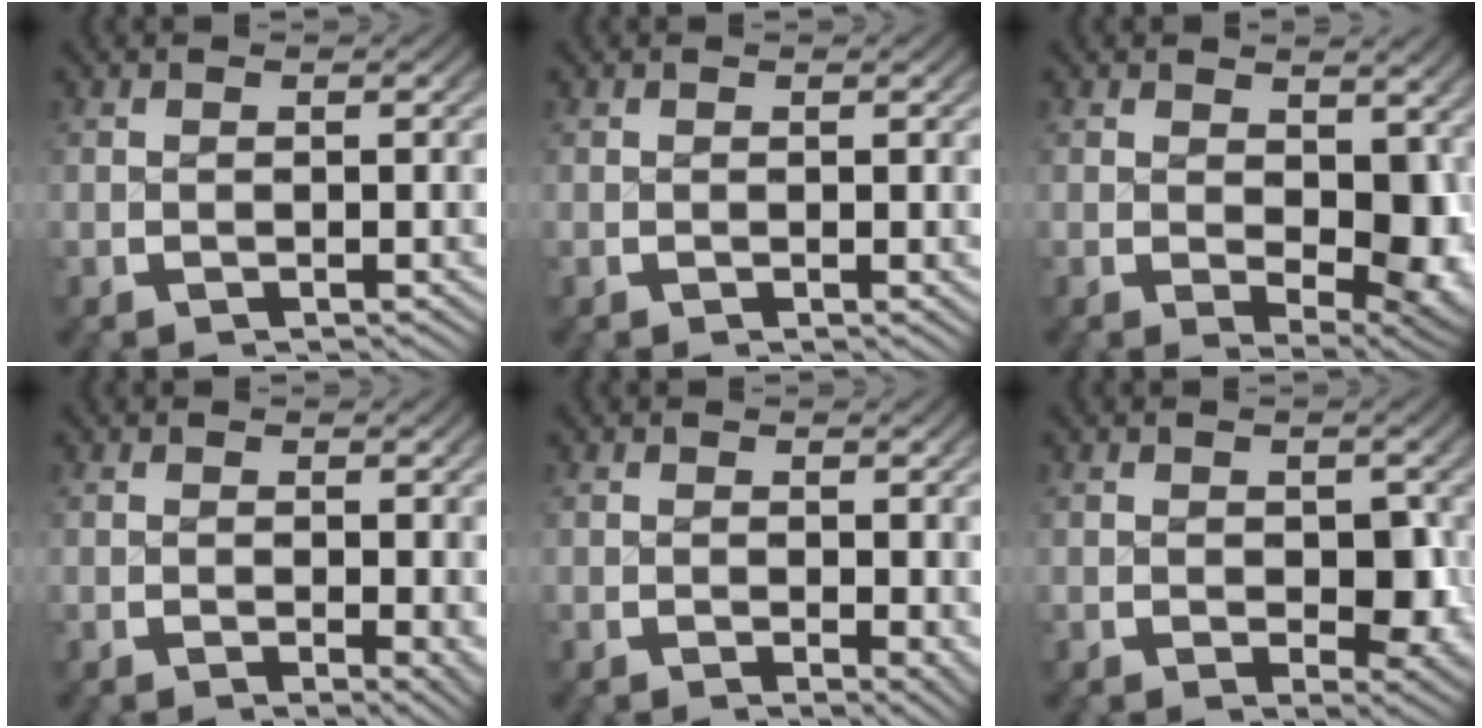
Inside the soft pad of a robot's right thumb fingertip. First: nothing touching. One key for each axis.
{"total": 0.0}
{"total": 7.1, "fx": 0.8, "fy": 4.5, "fz": 5.4, "tx": -0.080, "ty": -0.043, "tz": 0.038}
{"total": 1.8, "fx": 0.3, "fy": 0.8, "fz": 1.6, "tx": -0.009, "ty": -0.005, "tz": 0.006}
{"total": 1.8, "fx": 0.4, "fy": 0.9, "fz": 1.5, "tx": -0.006, "ty": -0.006, "tz": 0.007}
{"total": 4.4, "fx": 0.2, "fy": 3.1, "fz": 3.1, "tx": -0.046, "ty": -0.029, "tz": 0.018}